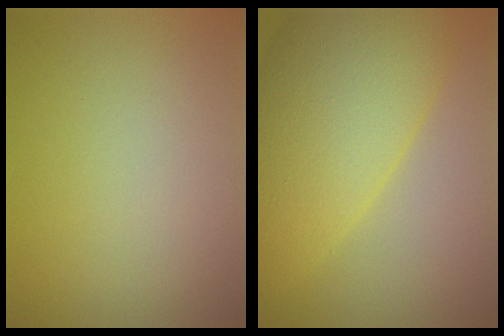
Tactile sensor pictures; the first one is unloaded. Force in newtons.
{"total": 10.9, "press": 10.9, "slide": 0.3}